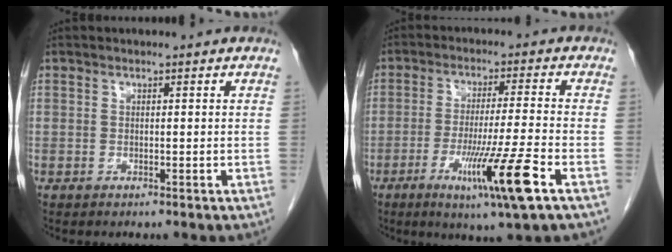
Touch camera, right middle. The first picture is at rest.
{"total": 11.1, "force": [-5.0, -1.3, 9.8], "torque": [-0.174, -0.030, -0.087]}